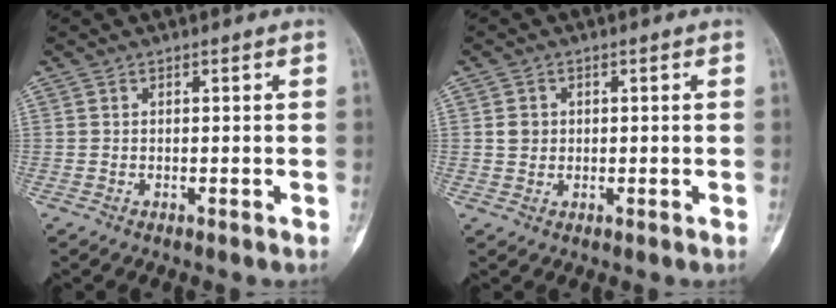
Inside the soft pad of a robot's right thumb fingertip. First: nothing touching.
{"total": 2.4, "force": [0.4, 2.2, 0.9], "torque": [-0.005, 0.002, 0.007]}